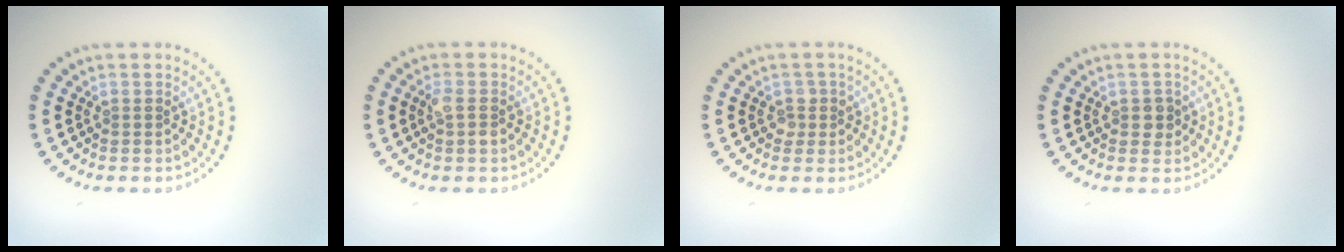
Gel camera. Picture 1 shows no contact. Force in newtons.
{"total": 1.5, "press": 1.5, "slide": 0.4}
{"total": 1.2, "press": 1.1, "slide": 0.5}
{"total": 1.3, "press": 1.3, "slide": 0.3}